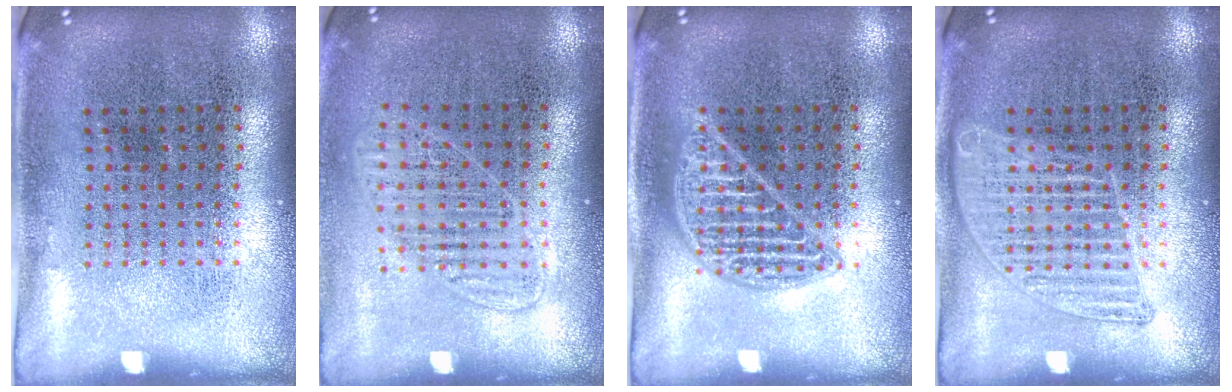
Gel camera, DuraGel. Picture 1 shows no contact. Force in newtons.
{"total": 1.3, "press": 1.2, "slide": 0.7}
{"total": 2.2, "press": 2.2, "slide": 0.3}
{"total": 1.8, "press": 1.8, "slide": 0.2}